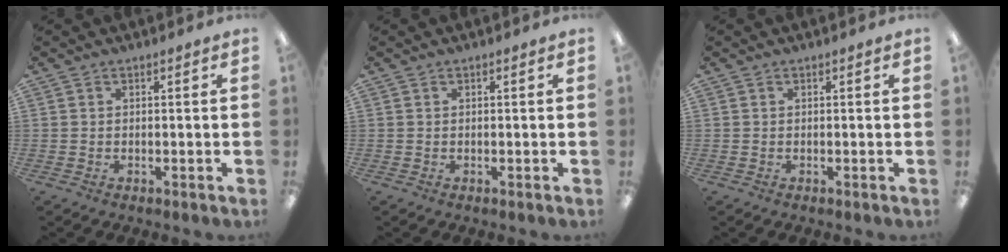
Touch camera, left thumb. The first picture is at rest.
{"total": 0.0}
{"total": 0.0}